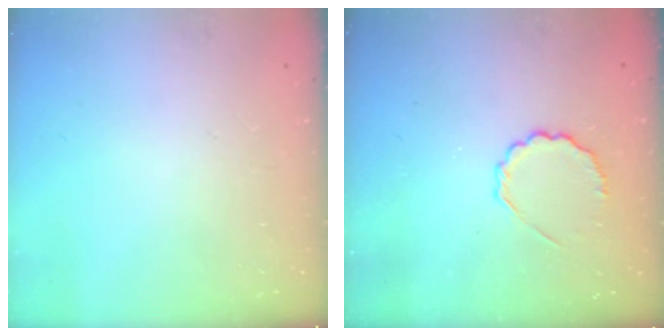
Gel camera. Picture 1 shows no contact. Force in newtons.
{"total": 5.1, "press": 4.8, "slide": 1.8}